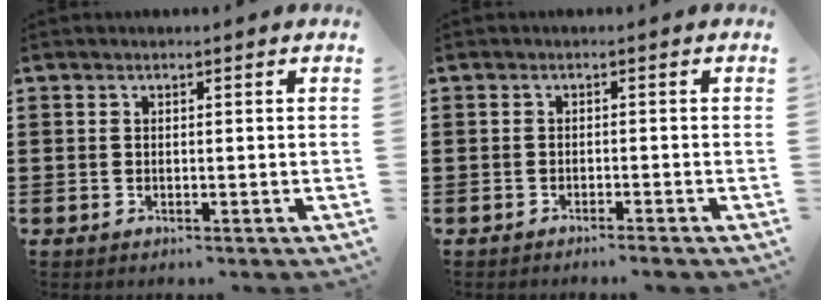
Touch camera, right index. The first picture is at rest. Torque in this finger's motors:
{"motor_torque": [0.06, -0.01, 0.11, 0.00]}